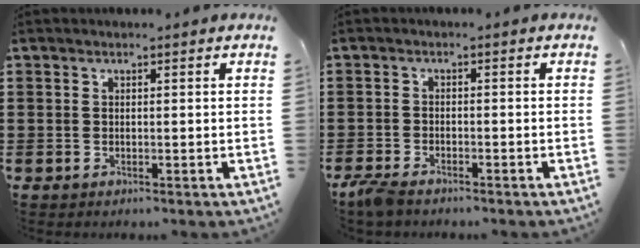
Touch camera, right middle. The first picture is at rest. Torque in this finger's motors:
{"motor_torque": [0.28, 0.16, 0.09, 0.07]}